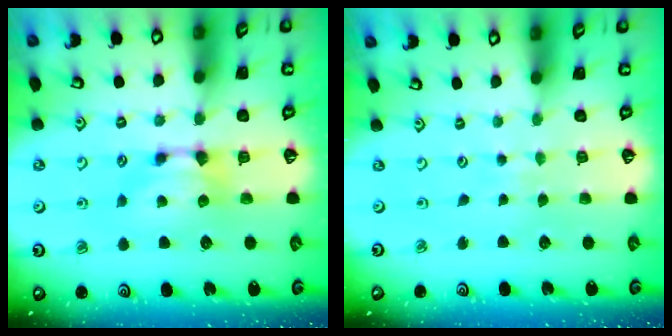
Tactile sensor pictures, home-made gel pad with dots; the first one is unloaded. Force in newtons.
{"total": 5.2, "press": 5.2, "slide": 0.3}